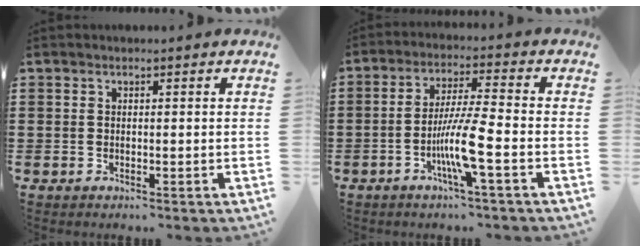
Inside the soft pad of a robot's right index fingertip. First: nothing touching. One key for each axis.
{"total": 8.1, "fx": -3.1, "fy": 0.3, "fz": 7.5, "tx": -0.152, "ty": -0.012, "tz": -0.063}